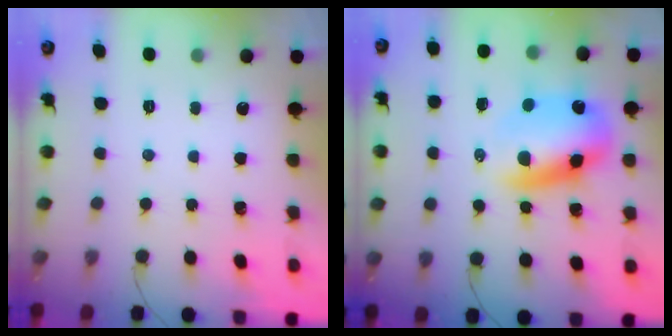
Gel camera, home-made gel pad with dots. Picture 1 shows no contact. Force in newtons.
{"total": 11.3, "press": 10.9, "slide": 3.0}